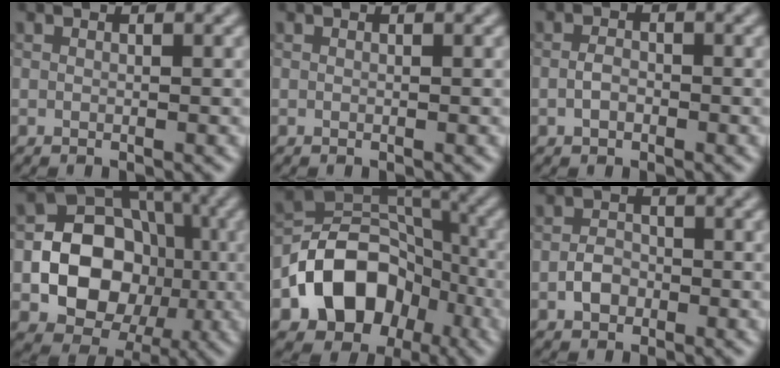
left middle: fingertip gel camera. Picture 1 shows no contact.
{"total": 0.0}
{"total": 1.5, "force": [-0.5, 1.0, 0.9], "torque": [-0.019, 0.003, -0.013]}
{"total": 10.6, "force": [-1.5, 8.7, 5.9], "torque": [-0.057, 0.003, -0.044]}
{"total": 10.2, "force": [-4.1, 7.6, 5.4], "torque": [-0.071, 0.004, -0.077]}
{"total": 2.0, "force": [-0.8, 1.5, 1.0], "torque": [-0.017, 0.004, -0.019]}